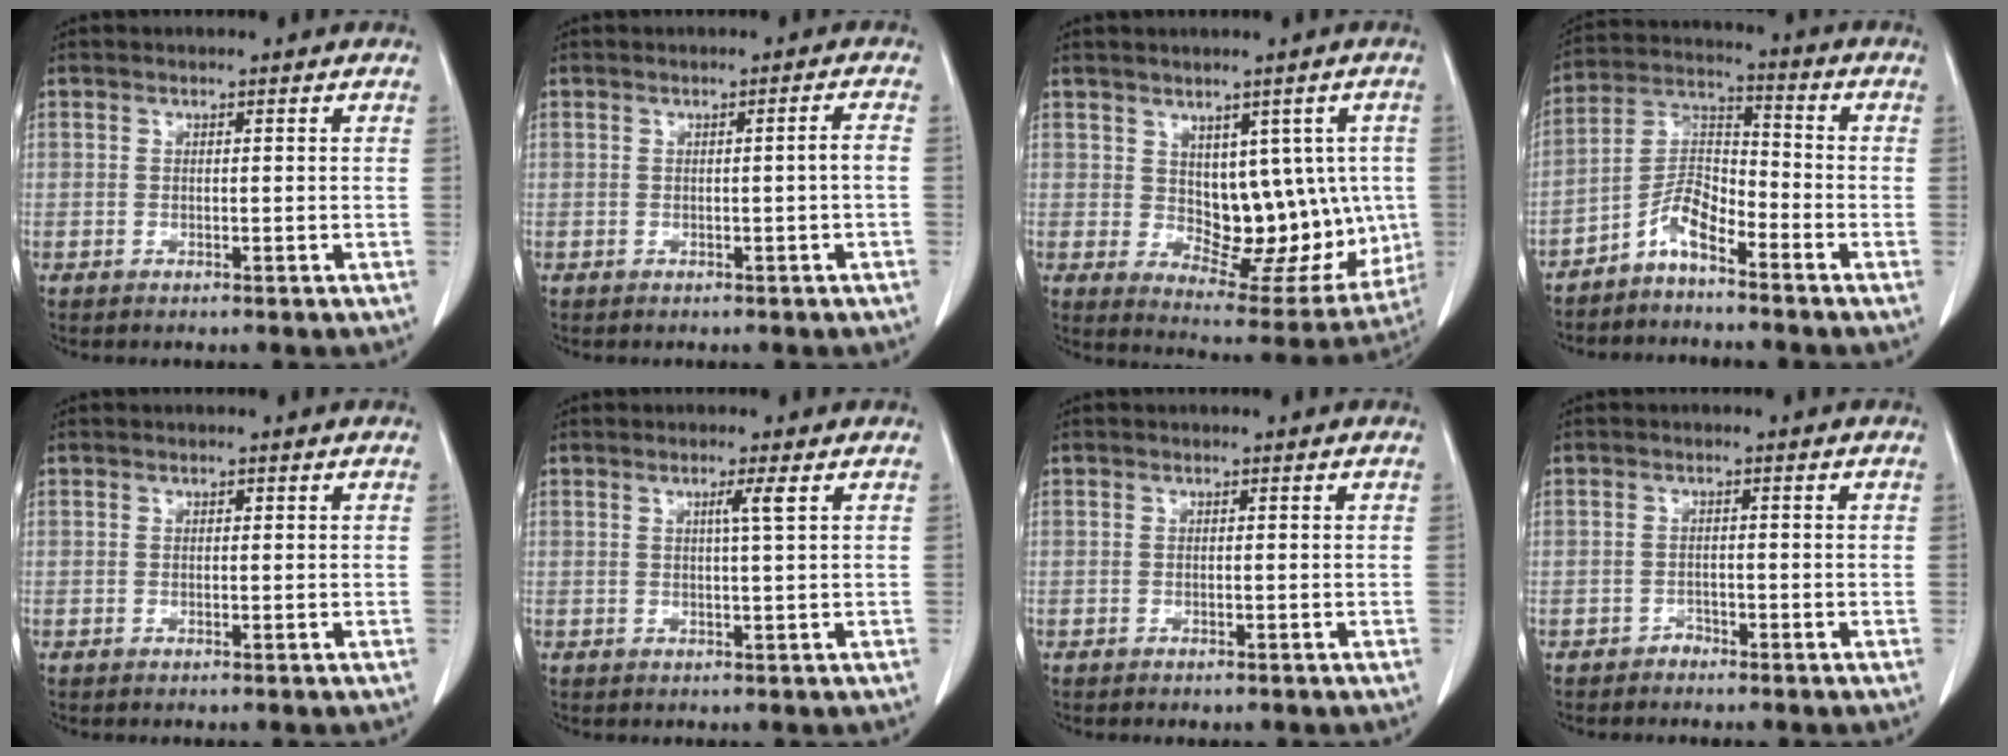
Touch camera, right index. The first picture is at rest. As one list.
[{"total": 1.5, "force": [-0.5, -0.3, 1.4], "torque": [-0.021, 0.000, -0.006]}, {"total": 13.3, "force": [0.6, 7.3, 11.1], "torque": [-0.121, 0.007, 0.035]}, {"total": 6.2, "force": [-4.5, 1.8, 3.8], "torque": [-0.084, 0.013, -0.091]}, {"total": 0.0}, {"total": 2.1, "force": [0.7, -0.6, 1.8], "torque": [-0.034, -0.004, 0.015]}, {"total": 0.6, "force": [-0.5, 0.2, 0.2], "torque": [-0.009, -0.001, -0.006]}, {"total": 1.2, "force": [-1.0, 0.6, 0.0], "torque": [0.002, 0.003, -0.021]}]